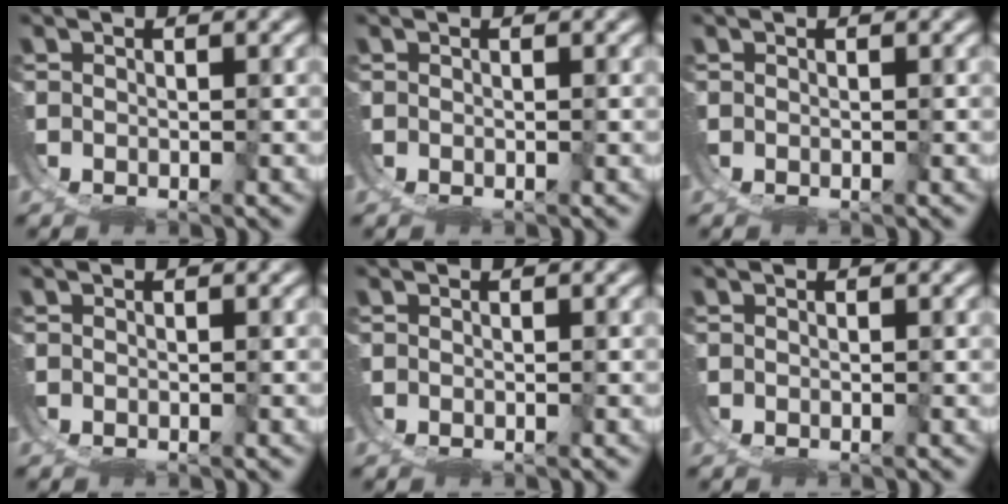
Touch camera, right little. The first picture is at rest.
{"total": 0.0}
{"total": 0.0}
{"total": 0.0}
{"total": 0.0}
{"total": 0.0}